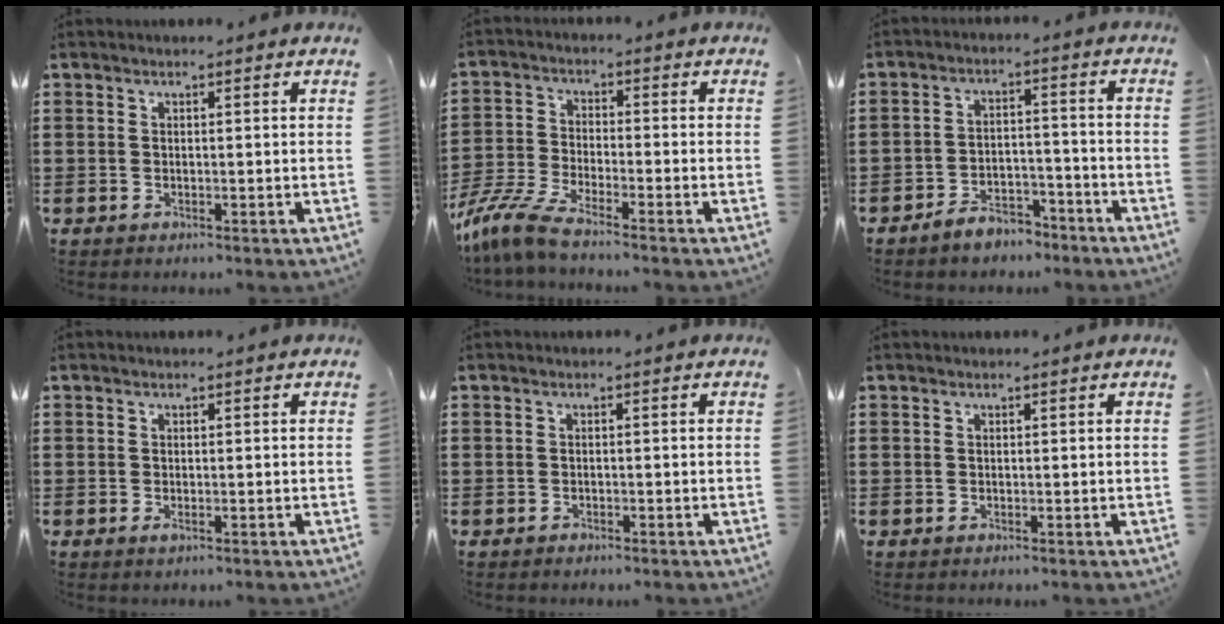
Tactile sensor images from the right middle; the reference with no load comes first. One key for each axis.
{"total": 6.4, "fx": -5.6, "fy": 0.5, "fz": 3.1, "tx": -0.091, "ty": -0.014, "tz": -0.117}
{"total": 4.7, "fx": -4.4, "fy": 1.2, "fz": 0.9, "tx": -0.014, "ty": 0.013, "tz": -0.088}
{"total": 0.6, "fx": -0.2, "fy": 0.2, "fz": 0.5, "tx": -0.011, "ty": -0.003, "tz": -0.002}
{"total": 0.8, "fx": -0.7, "fy": 0.4, "fz": 0.0, "tx": -0.002, "ty": 0.002, "tz": -0.015}
{"total": 0.0}